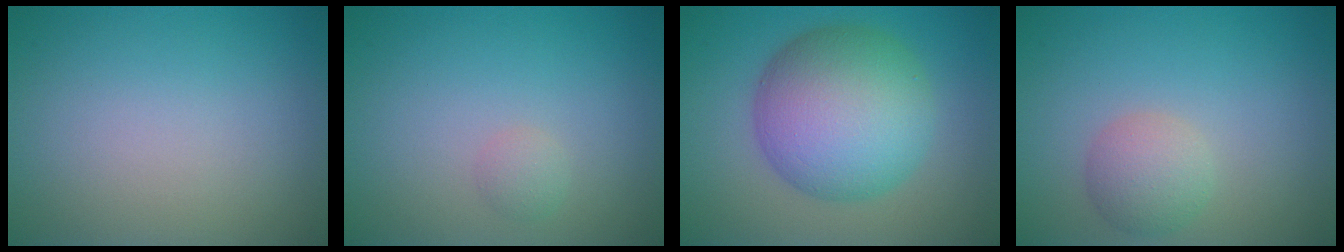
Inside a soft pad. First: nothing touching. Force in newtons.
{"total": 1.0, "press": 1.0, "slide": 0.1}
{"total": 10.5, "press": 10.5, "slide": 0.2}
{"total": 2.7, "press": 2.7, "slide": 0.1}